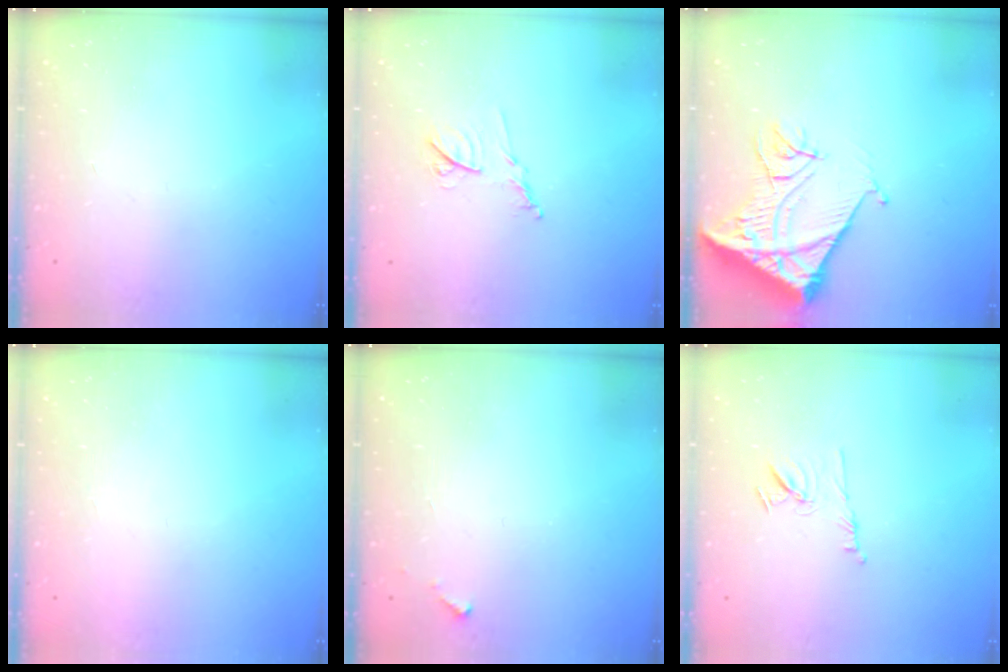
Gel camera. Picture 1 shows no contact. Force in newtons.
{"total": 8.7, "press": 8.7, "slide": 0.4}
{"total": 14.2, "press": 14.1, "slide": 1.5}
{"total": 1.5, "press": 1.5, "slide": 0.1}
{"total": 2.8, "press": 2.8, "slide": 0.1}
{"total": 8.2, "press": 8.1, "slide": 1.2}